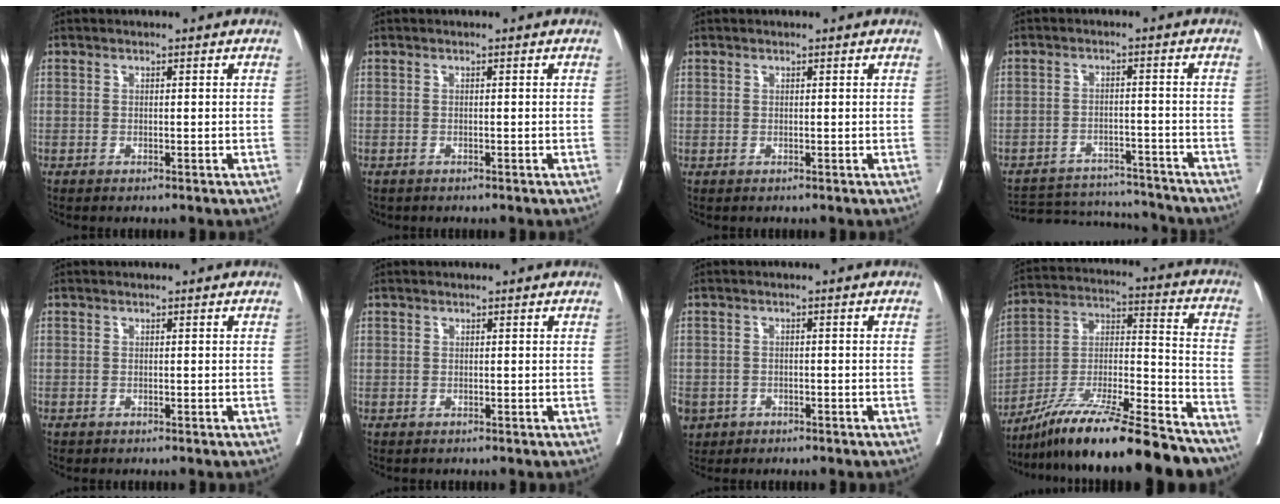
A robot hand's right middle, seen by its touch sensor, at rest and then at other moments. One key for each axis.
{"total": 1.0, "fx": -0.8, "fy": 0.6, "fz": 0.1, "tx": -0.011, "ty": 0.000, "tz": -0.011}
{"total": 0.6, "fx": 0.1, "fy": 0.6, "fz": 0.0, "tx": 0.011, "ty": 0.005, "tz": 0.000}
{"total": 11.8, "fx": -11.5, "fy": 2.4, "fz": 0.9, "tx": -0.013, "ty": 0.013, "tz": -0.161}
{"total": 0.0}
{"total": 0.7, "fx": 0.1, "fy": 0.7, "fz": 0.0, "tx": 0.011, "ty": 0.005, "tz": -0.001}
{"total": 7.1, "fx": -3.5, "fy": 5.7, "fz": 2.3, "tx": -0.070, "ty": -0.002, "tz": -0.049}
{"total": 25.4, "fx": -20.8, "fy": 2.4, "fz": 14.4, "tx": -0.216, "ty": -0.015, "tz": -0.346}